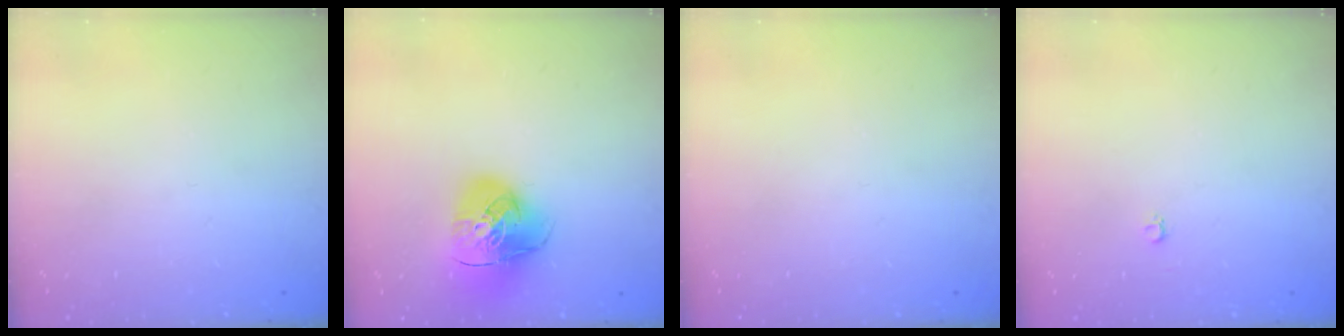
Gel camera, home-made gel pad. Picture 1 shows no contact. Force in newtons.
{"total": 13.4, "press": 13.3, "slide": 1.7}
{"total": 0.0}
{"total": 2.6, "press": 2.6, "slide": 0.3}